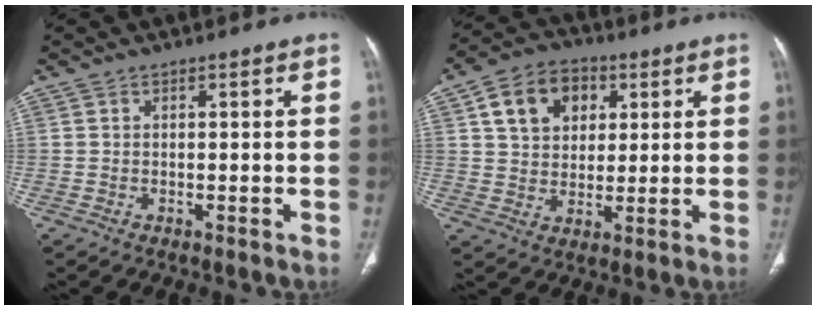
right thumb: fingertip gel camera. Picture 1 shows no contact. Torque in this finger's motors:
{"motor_torque": [-0.59, 0.85, -0.02, 0.18, 0.06]}